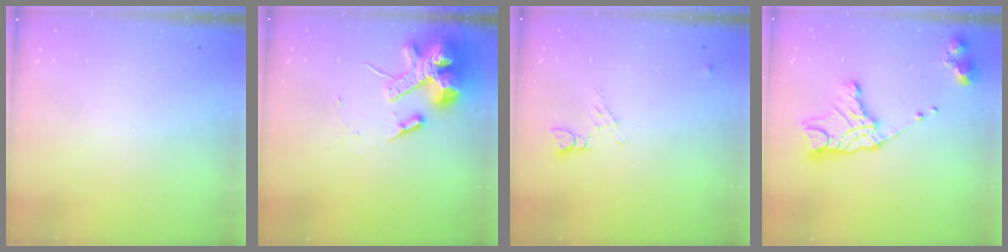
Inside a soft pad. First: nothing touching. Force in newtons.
{"total": 15.3, "press": 15.1, "slide": 2.6}
{"total": 3.7, "press": 3.6, "slide": 0.5}
{"total": 15.7, "press": 15.6, "slide": 1.3}